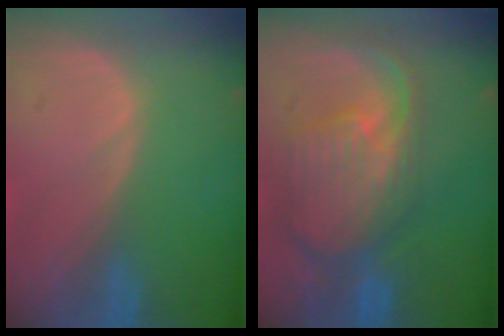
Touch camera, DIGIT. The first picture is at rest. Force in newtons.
{"total": 10.9, "press": 9.6, "slide": 5.2}